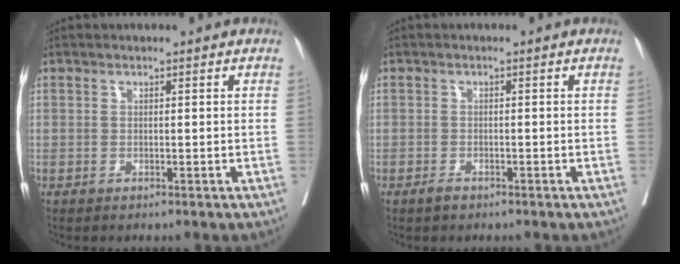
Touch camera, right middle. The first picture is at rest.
{"total": 1.2, "force": [-1.0, 0.5, 0.6], "torque": [-0.012, 0.000, -0.014]}